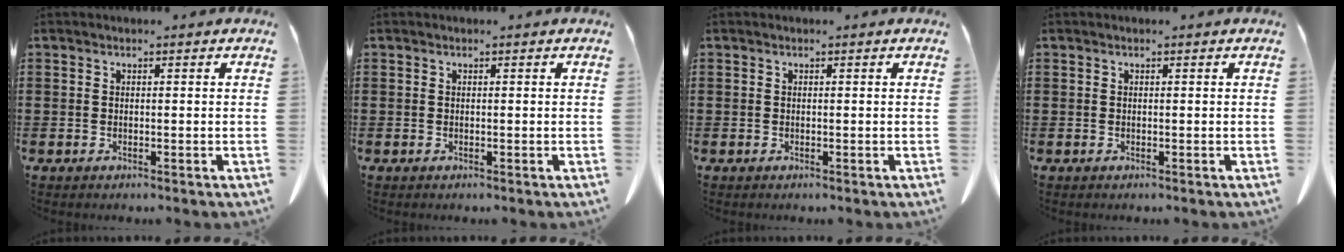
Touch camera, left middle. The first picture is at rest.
{"total": 0.0}
{"total": 0.0}
{"total": 0.0}